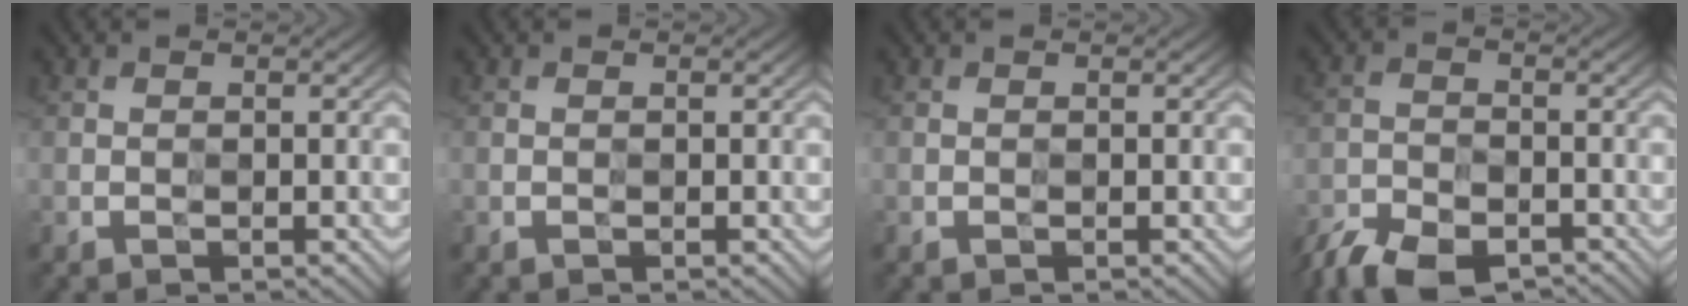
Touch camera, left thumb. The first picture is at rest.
{"total": 0.0}
{"total": 0.0}
{"total": 6.6, "force": [-5.8, 2.0, 2.5], "torque": [-0.049, -0.011, -0.115]}